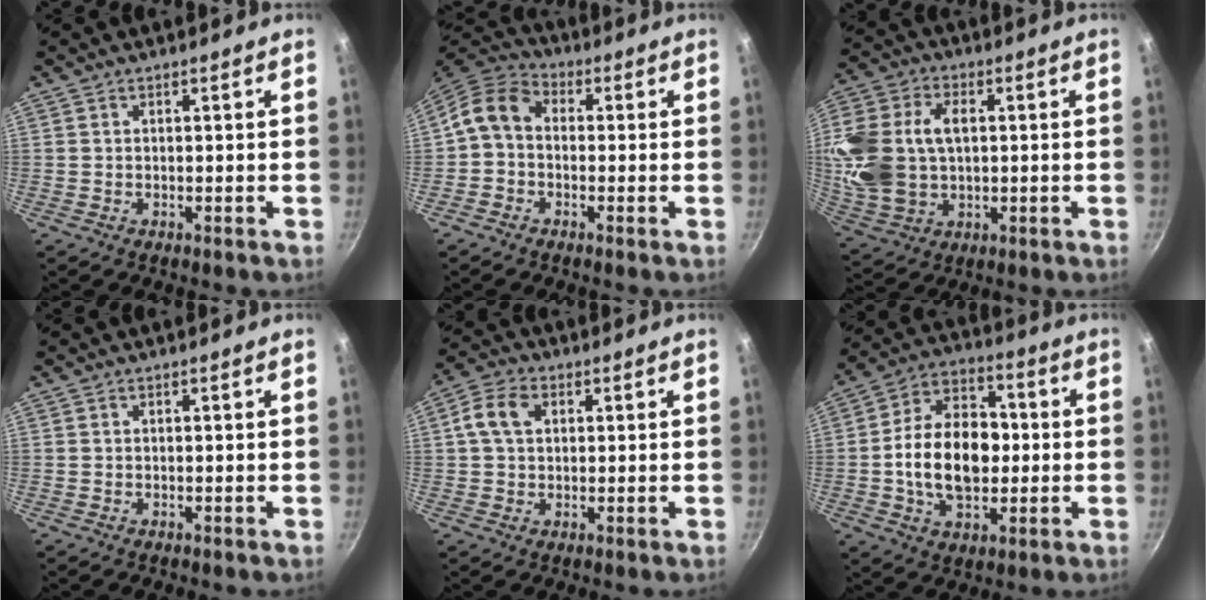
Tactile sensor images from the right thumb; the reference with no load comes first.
{"total": 7.6, "force": [-0.7, 6.0, 4.6], "torque": [-0.079, 0.033, -0.034]}
{"total": 18.4, "force": [2.0, 12.8, 13.1], "torque": [-0.275, 0.016, 0.043]}
{"total": 0.0}
{"total": 6.5, "force": [1.5, 4.7, 4.2], "torque": [-0.068, 0.013, 0.019]}
{"total": 17.1, "force": [-0.8, 11.3, 12.8], "torque": [-0.181, 0.027, -0.024]}